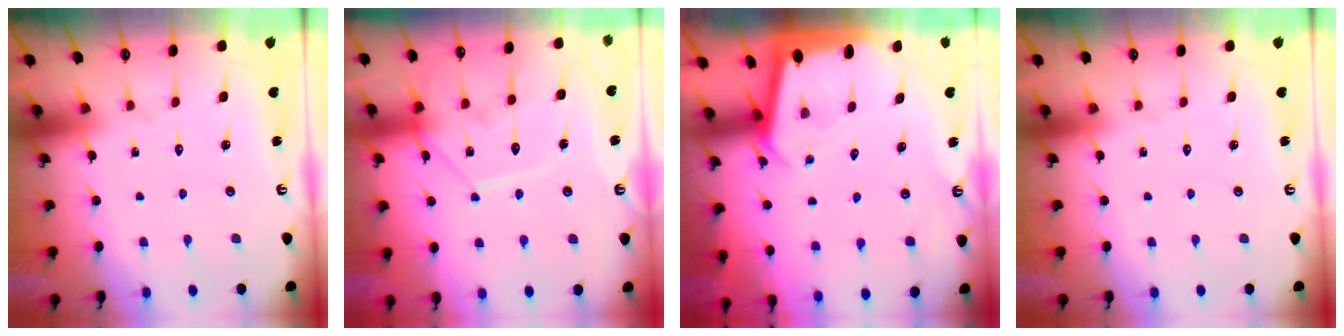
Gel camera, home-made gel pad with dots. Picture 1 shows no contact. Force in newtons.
{"total": 11.2, "press": 11.1, "slide": 1.4}
{"total": 2.2, "press": 2.2, "slide": 0.2}
{"total": 0.0}